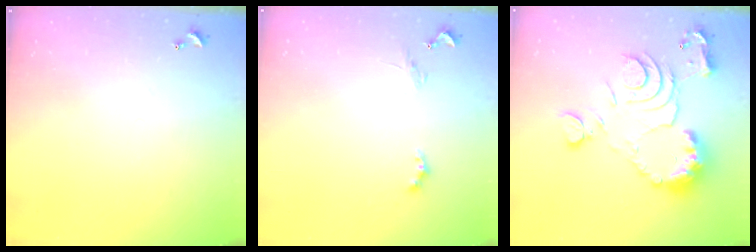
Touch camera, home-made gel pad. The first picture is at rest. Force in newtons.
{"total": 1.1, "press": 1.1, "slide": 0.4}
{"total": 15.0, "press": 15.0, "slide": 1.6}